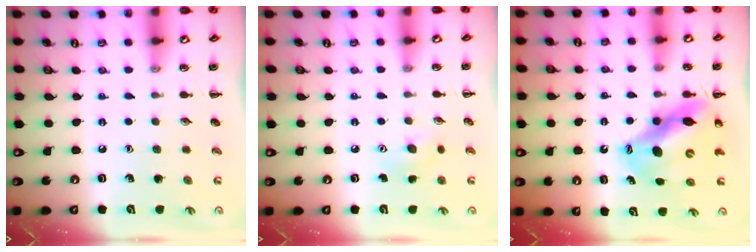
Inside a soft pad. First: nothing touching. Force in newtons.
{"total": 6.0, "press": 5.8, "slide": 1.4}
{"total": 12.2, "press": 11.9, "slide": 2.9}